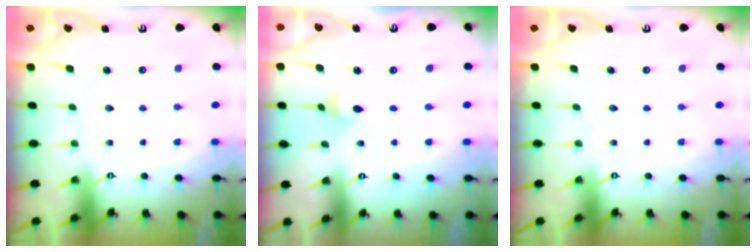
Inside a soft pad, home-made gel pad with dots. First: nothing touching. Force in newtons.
{"total": 3.4, "press": 3.3, "slide": 0.6}
{"total": 0.0}